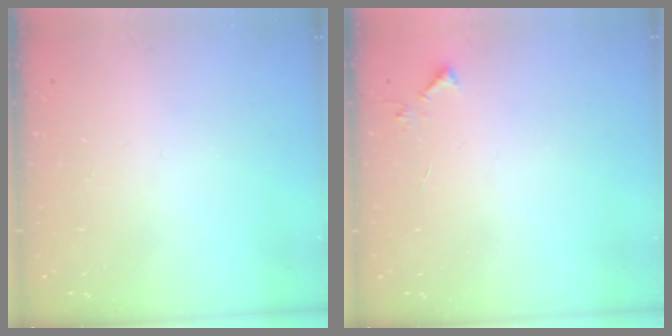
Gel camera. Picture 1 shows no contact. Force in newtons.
{"total": 3.8, "press": 3.8, "slide": 0.5}